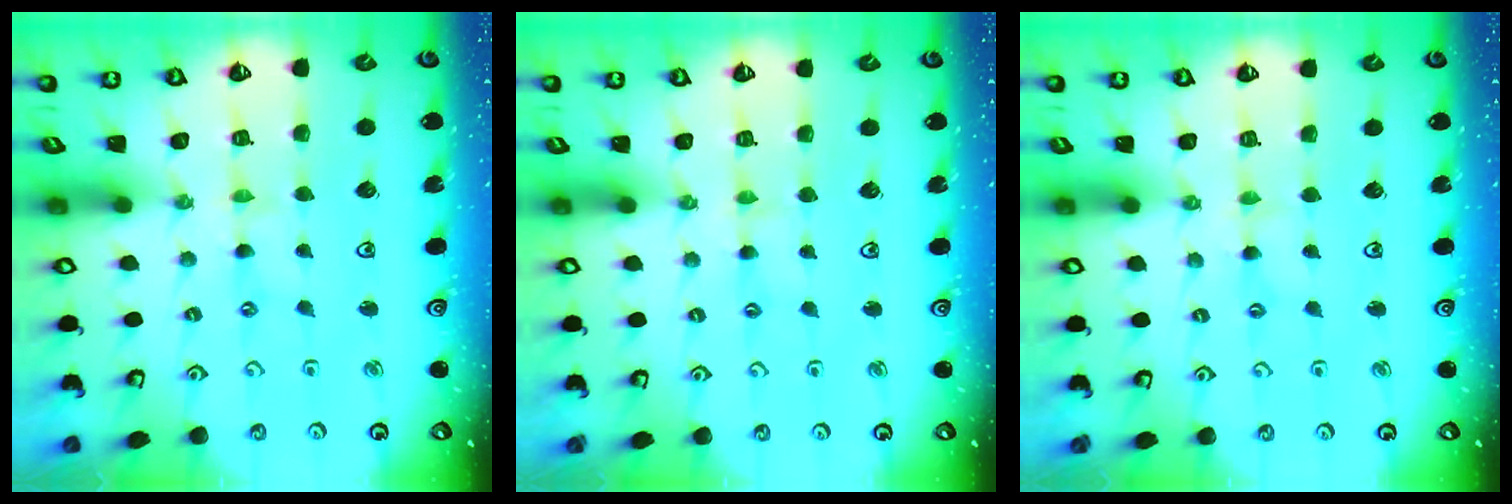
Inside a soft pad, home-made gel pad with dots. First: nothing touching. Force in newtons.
{"total": 1.3, "press": 1.2, "slide": 0.3}
{"total": 1.8, "press": 1.8, "slide": 0.3}